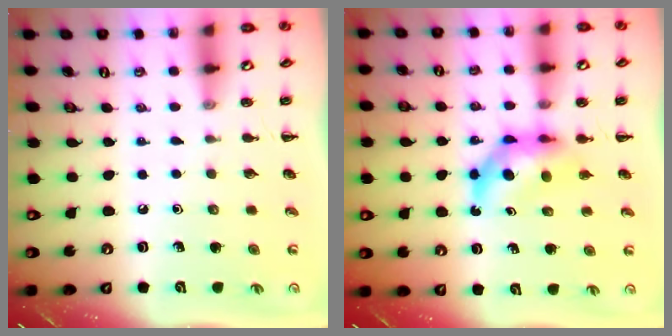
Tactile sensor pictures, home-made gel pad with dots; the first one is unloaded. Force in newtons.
{"total": 6.7, "press": 6.5, "slide": 1.5}